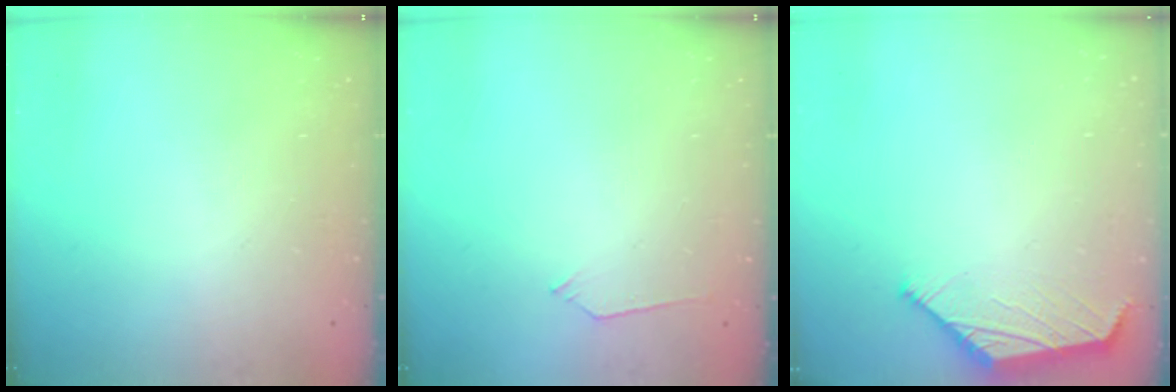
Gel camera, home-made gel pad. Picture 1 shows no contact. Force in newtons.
{"total": 4.6, "press": 4.5, "slide": 0.7}
{"total": 0.0}